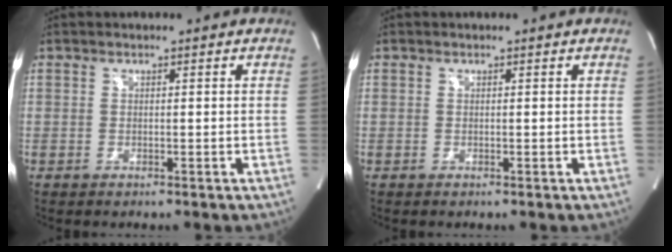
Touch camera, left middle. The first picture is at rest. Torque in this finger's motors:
{"motor_torque": [-0.02, 0.02, 0.03, 0.00]}